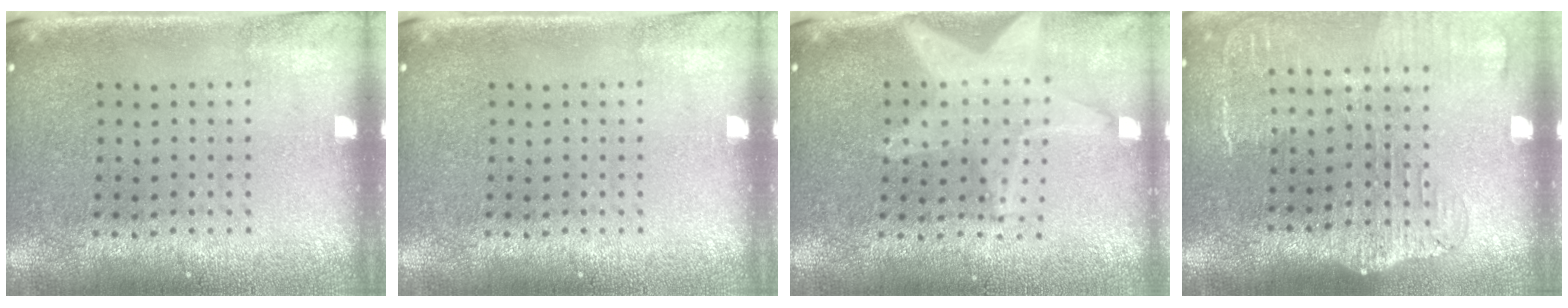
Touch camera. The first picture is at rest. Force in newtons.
{"total": 0.0}
{"total": 2.0, "press": 1.7, "slide": 1.1}
{"total": 2.1, "press": 1.7, "slide": 1.2}